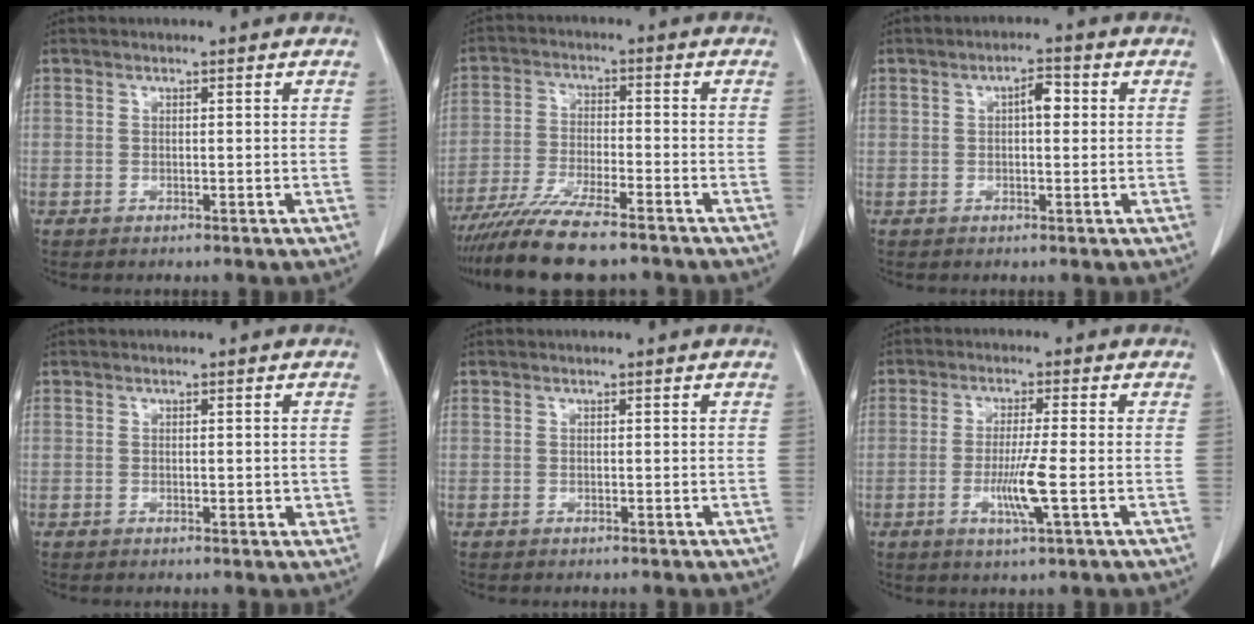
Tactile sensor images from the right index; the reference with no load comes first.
{"total": 12.5, "force": [-10.2, 1.5, 7.0], "torque": [-0.122, -0.029, -0.172]}
{"total": 3.0, "force": [0.5, 1.2, 2.7], "torque": [-0.041, 0.009, 0.006]}
{"total": 1.5, "force": [-0.2, 0.7, 1.2], "torque": [-0.015, 0.000, -0.001]}
{"total": 0.0}
{"total": 6.1, "force": [-1.6, -0.5, 5.8], "torque": [-0.111, -0.014, -0.031]}